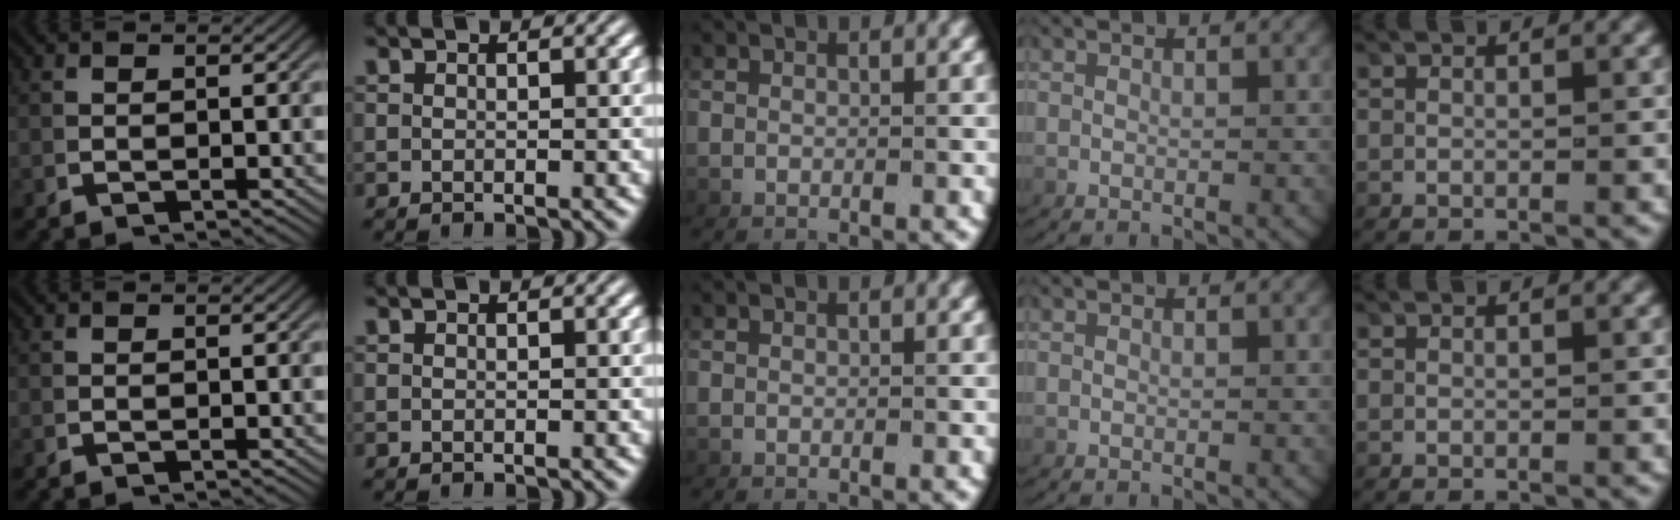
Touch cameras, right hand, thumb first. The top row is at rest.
{}